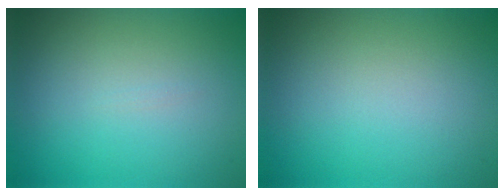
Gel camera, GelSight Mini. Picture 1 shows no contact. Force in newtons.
{"total": 0.0}